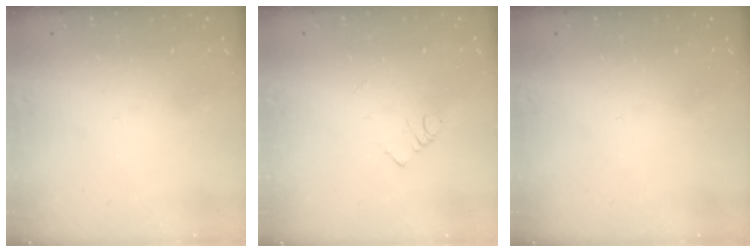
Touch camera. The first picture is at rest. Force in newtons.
{"total": 3.9, "press": 3.9, "slide": 0.4}
{"total": 0.0}